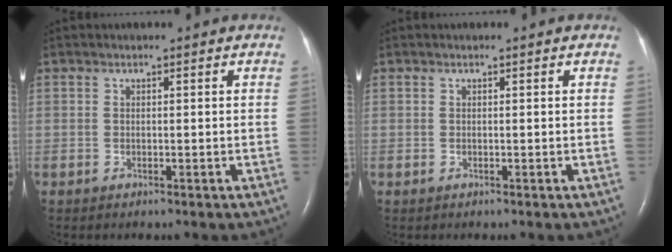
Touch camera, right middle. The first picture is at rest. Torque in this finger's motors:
{"motor_torque": [-0.04, 0.12, 0.00, 0.00]}